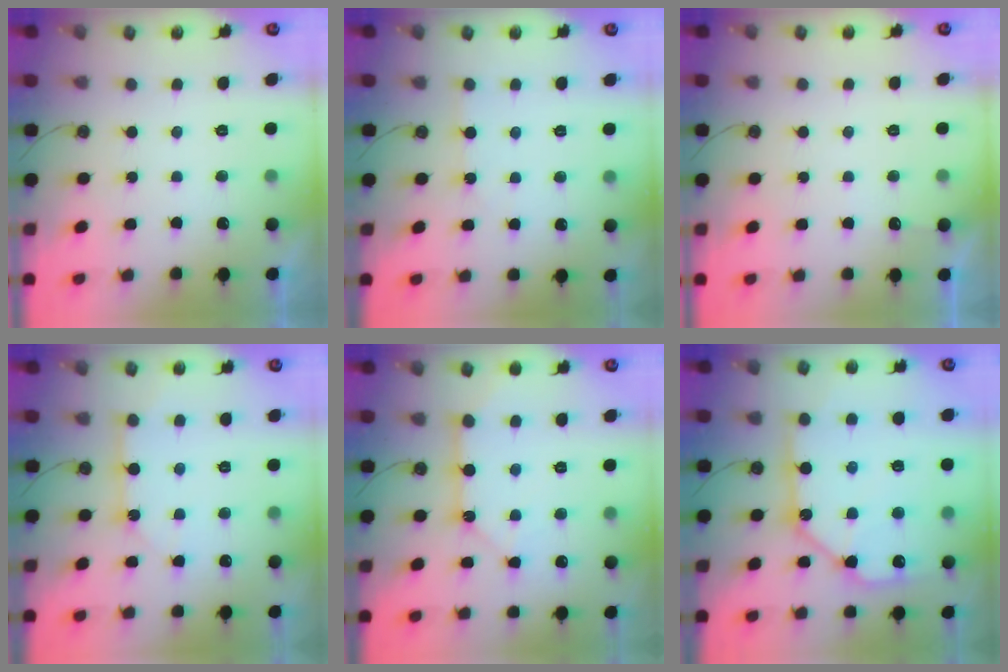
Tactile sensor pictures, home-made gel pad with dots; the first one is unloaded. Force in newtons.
{"total": 2.3, "press": 2.3, "slide": 0.3}
{"total": 2.8, "press": 2.8, "slide": 0.4}
{"total": 8.8, "press": 8.8, "slide": 0.8}
{"total": 10.5, "press": 10.5, "slide": 1.2}
{"total": 16.9, "press": 16.8, "slide": 2.1}